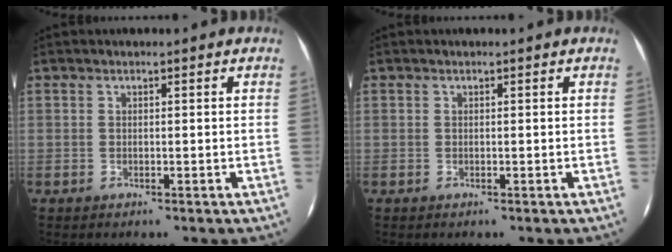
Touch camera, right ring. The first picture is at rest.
{"total": 0.0}